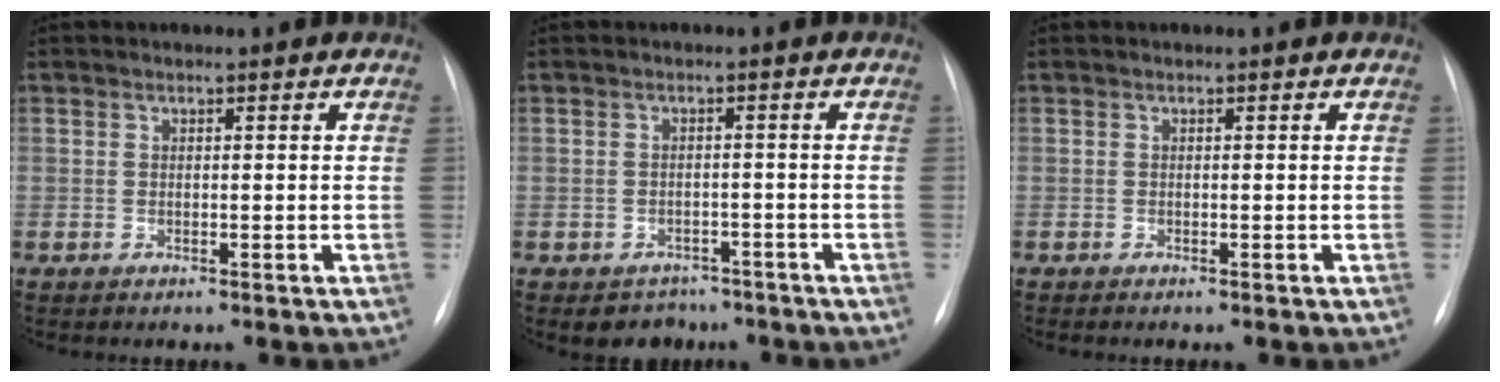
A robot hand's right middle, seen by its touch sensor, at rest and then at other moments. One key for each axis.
{"total": 4.1, "fx": -3.0, "fy": 2.7, "fz": 0.2, "tx": 0.001, "ty": 0.016, "tz": -0.036}
{"total": 0.0}